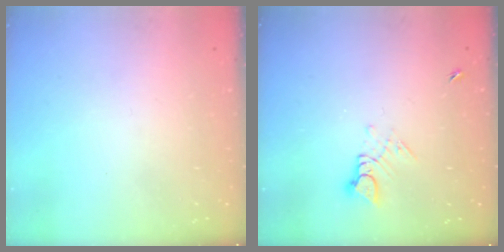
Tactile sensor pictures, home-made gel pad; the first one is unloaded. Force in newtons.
{"total": 3.6, "press": 3.6, "slide": 0.4}